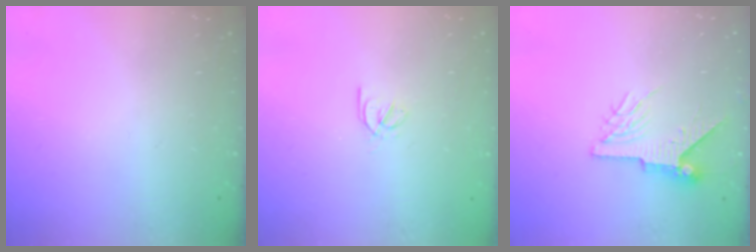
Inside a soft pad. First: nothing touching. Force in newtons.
{"total": 2.5, "press": 2.4, "slide": 0.5}
{"total": 7.2, "press": 7.2, "slide": 0.9}